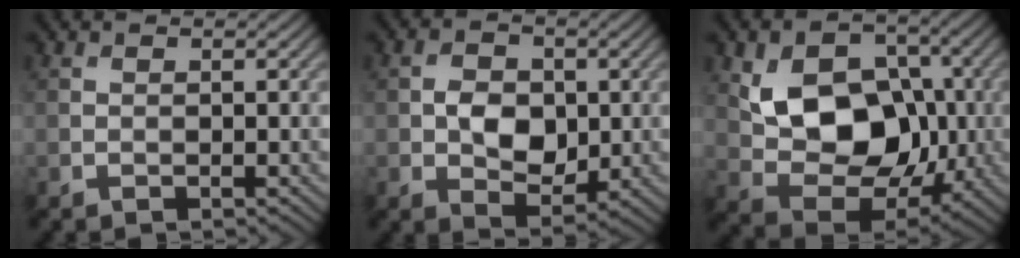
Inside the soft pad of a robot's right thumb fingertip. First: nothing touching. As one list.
[{"total": 5.2, "force": [0.0, 3.8, 3.5], "torque": [-0.060, -0.004, -0.003]}, {"total": 11.7, "force": [1.0, 8.7, 7.7], "torque": [-0.134, -0.010, 0.016]}]